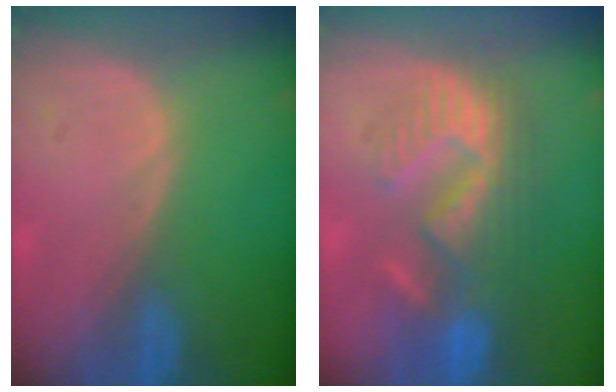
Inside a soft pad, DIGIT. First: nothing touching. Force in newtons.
{"total": 10.1, "press": 9.7, "slide": 2.9}